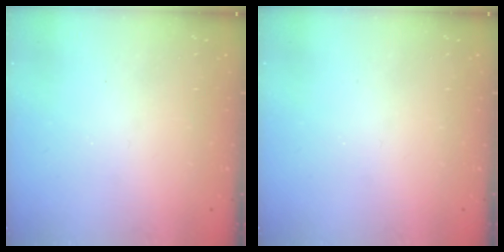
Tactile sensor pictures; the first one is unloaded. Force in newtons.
{"total": 0.0}